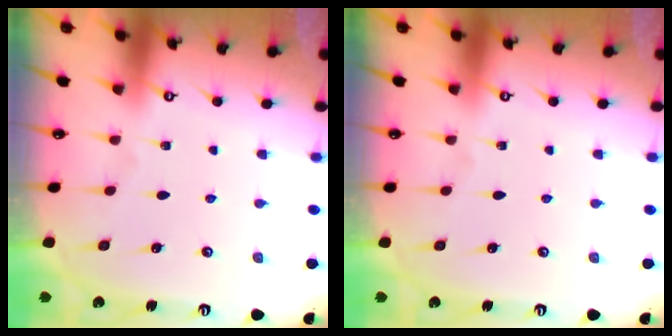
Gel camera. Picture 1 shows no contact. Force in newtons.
{"total": 0.0}